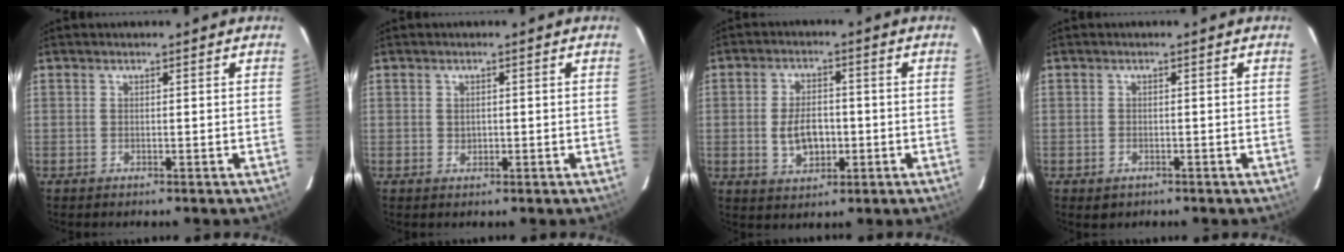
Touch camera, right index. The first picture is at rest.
{"total": 1.1, "force": [0.1, 1.0, 0.4], "torque": [-0.005, 0.001, 0.003]}
{"total": 7.2, "force": [-1.2, 4.5, 5.5], "torque": [-0.107, 0.002, -0.011]}
{"total": 2.0, "force": [-1.1, 1.6, 0.7], "torque": [-0.014, -0.003, -0.012]}